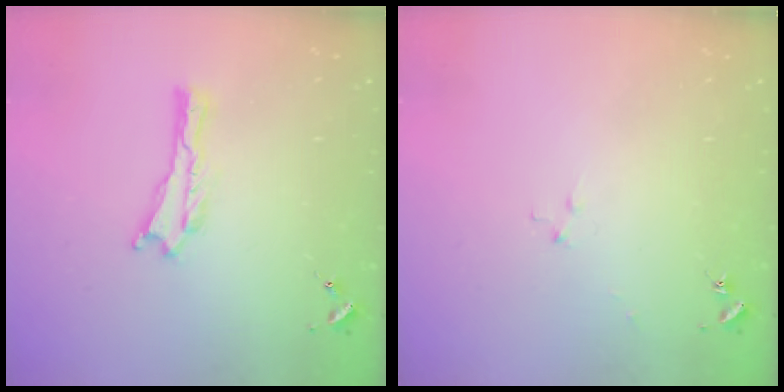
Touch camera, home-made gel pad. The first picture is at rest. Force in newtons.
{"total": 2.5, "press": 2.5, "slide": 0.3}